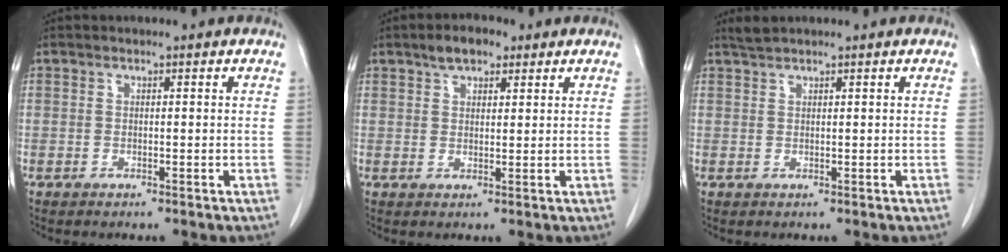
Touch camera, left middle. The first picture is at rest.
{"total": 4.1, "force": [2.7, 2.0, 2.4], "torque": [-0.042, 0.010, 0.047]}
{"total": 1.4, "force": [1.3, -0.2, 0.3], "torque": [-0.010, 0.007, 0.032]}